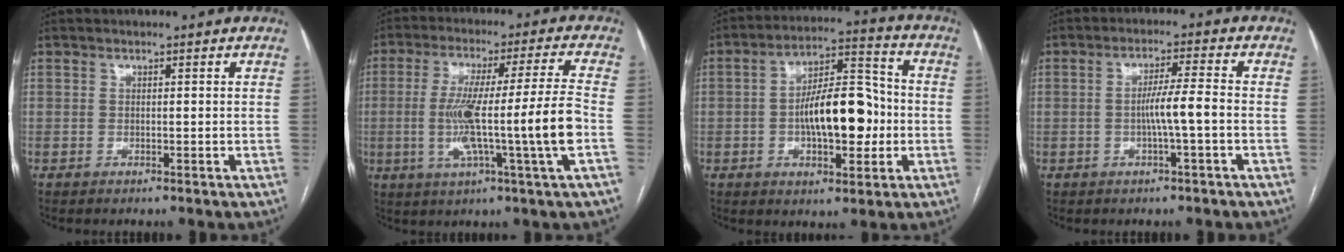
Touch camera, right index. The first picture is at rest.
{"total": 15.4, "force": [-2.6, -1.5, 15.0], "torque": [-0.270, -0.002, -0.048]}
{"total": 13.3, "force": [-1.7, 5.1, 12.2], "torque": [-0.206, 0.025, -0.024]}
{"total": 5.0, "force": [-1.1, -0.4, 4.8], "torque": [-0.086, 0.008, -0.019]}